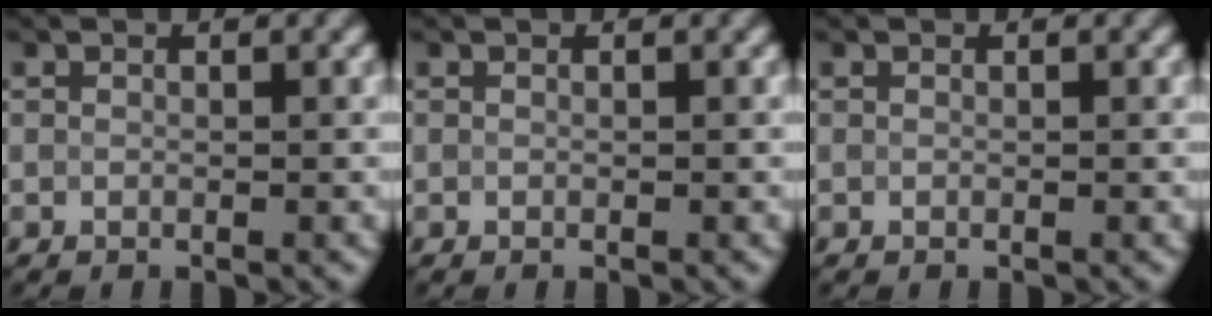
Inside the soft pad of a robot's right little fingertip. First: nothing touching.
{"total": 0.0}
{"total": 0.0}